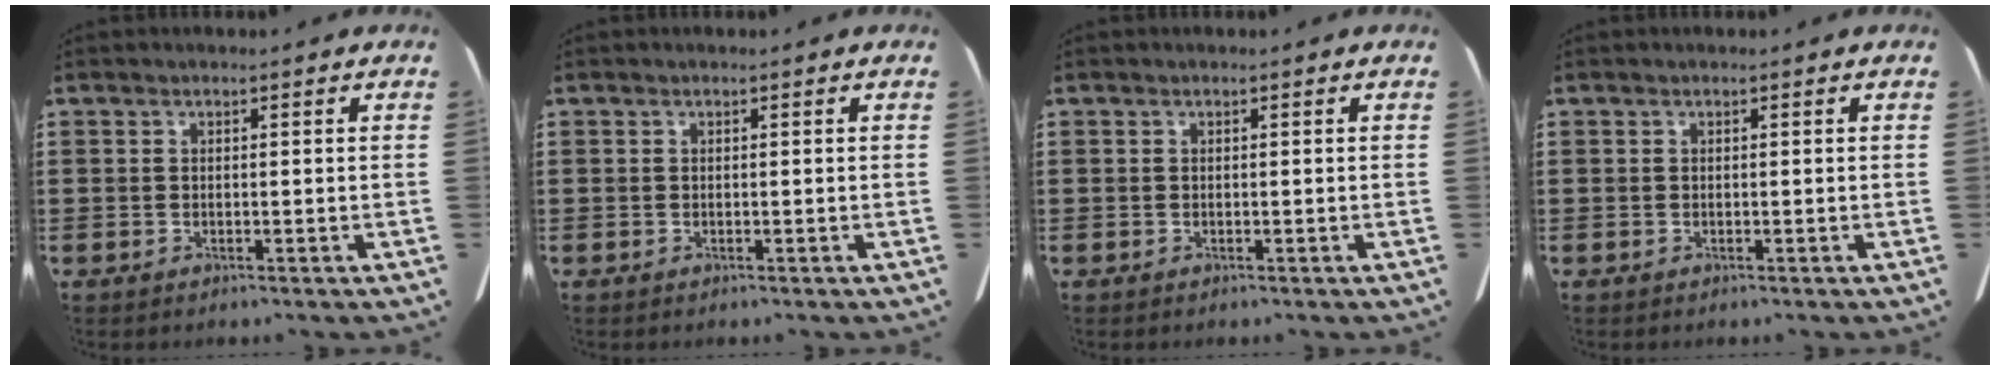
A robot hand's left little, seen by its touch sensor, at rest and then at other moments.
{"total": 0.0}
{"total": 0.0}
{"total": 0.0}